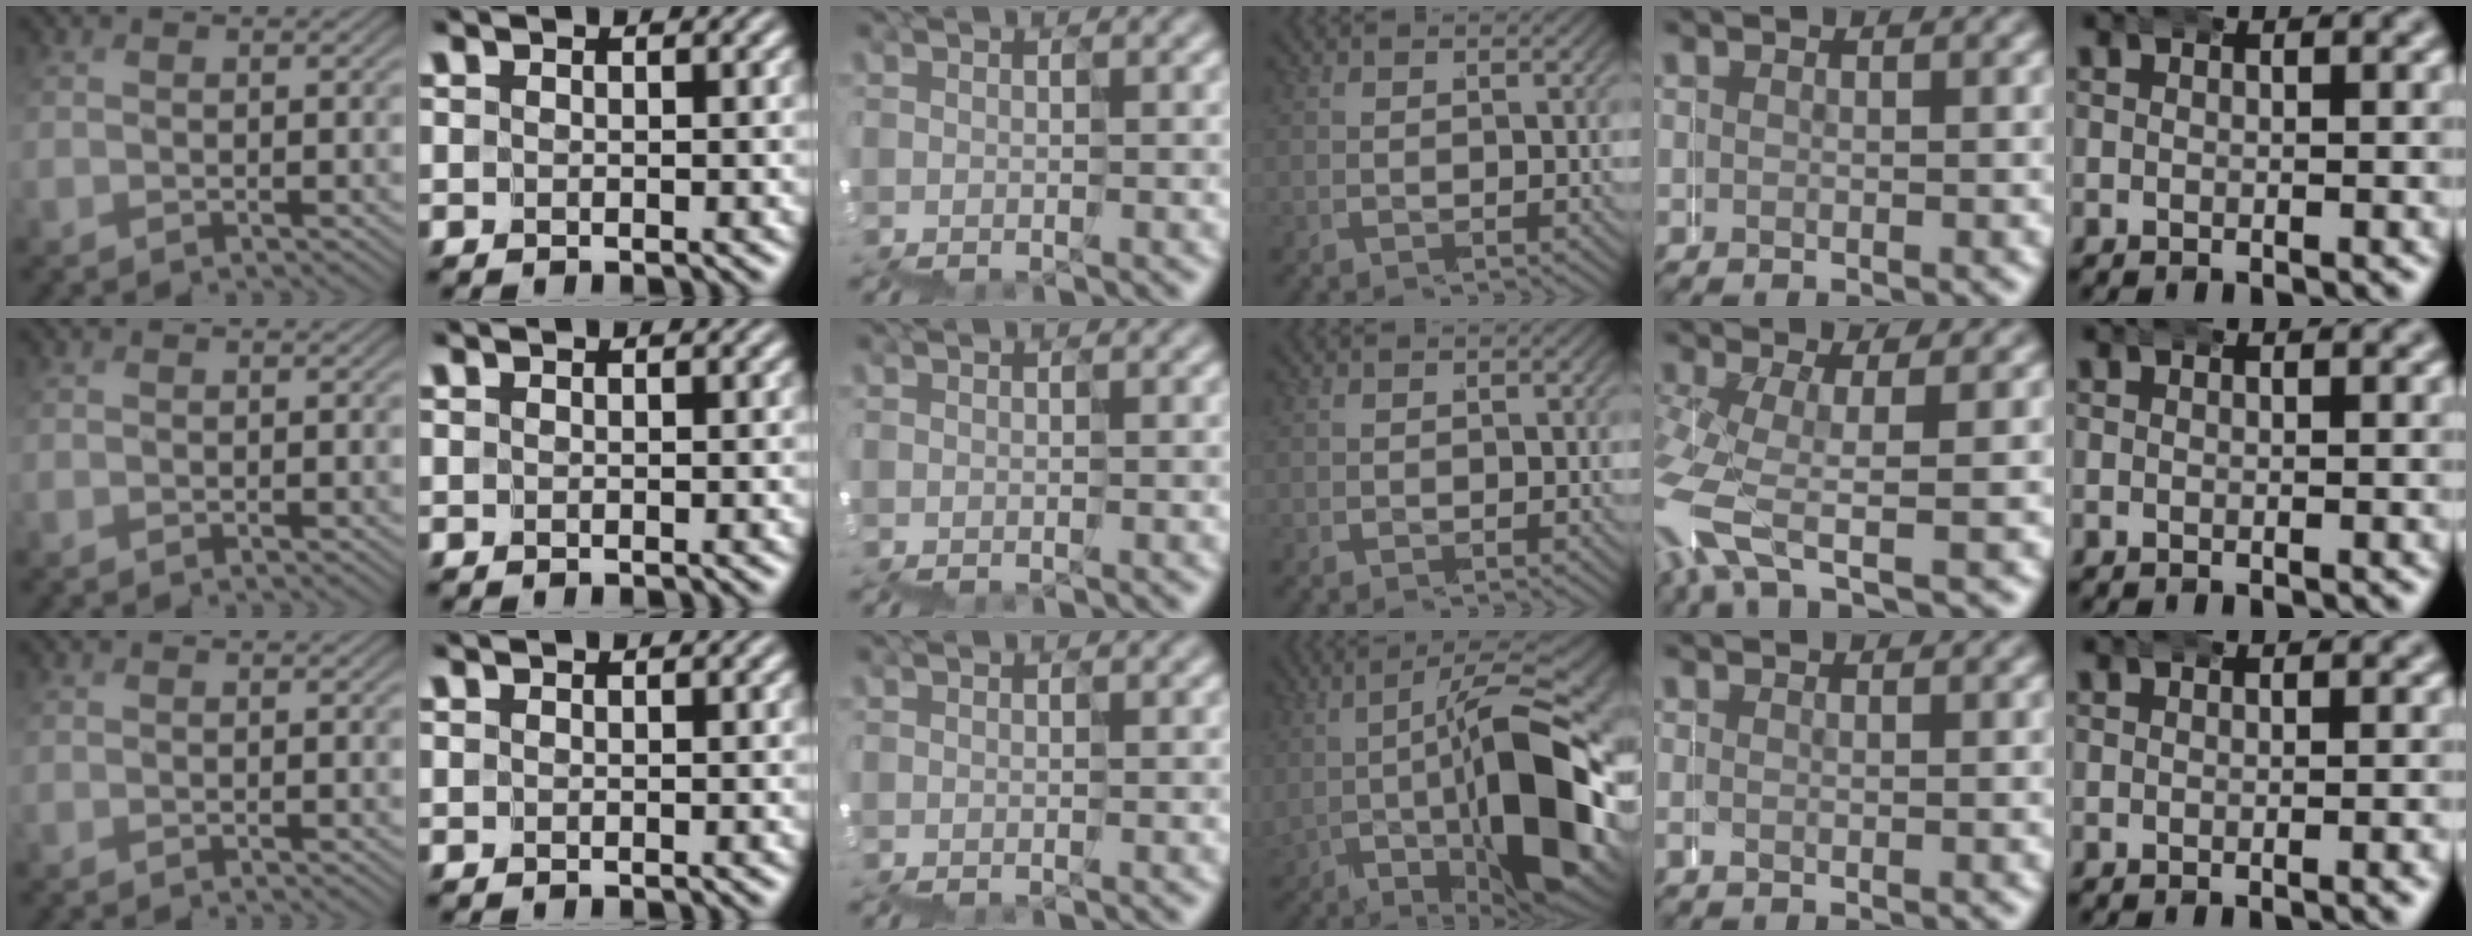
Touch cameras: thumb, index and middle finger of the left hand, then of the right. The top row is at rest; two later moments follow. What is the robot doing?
{"motion": "wrap", "object": "duck tape"}